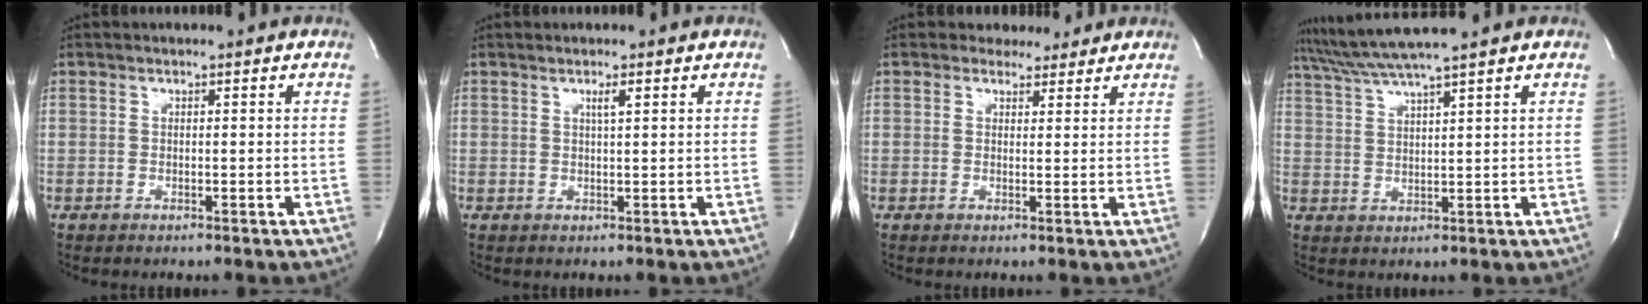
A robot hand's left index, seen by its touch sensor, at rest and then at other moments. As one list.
[{"total": 1.2, "force": [0.4, -0.3, 1.1], "torque": [-0.023, -0.008, 0.009]}, {"total": 2.8, "force": [2.4, 1.4, -0.2], "torque": [0.002, -0.003, 0.026]}, {"total": 6.7, "force": [5.7, -1.9, 2.9], "torque": [-0.061, 0.007, 0.110]}]